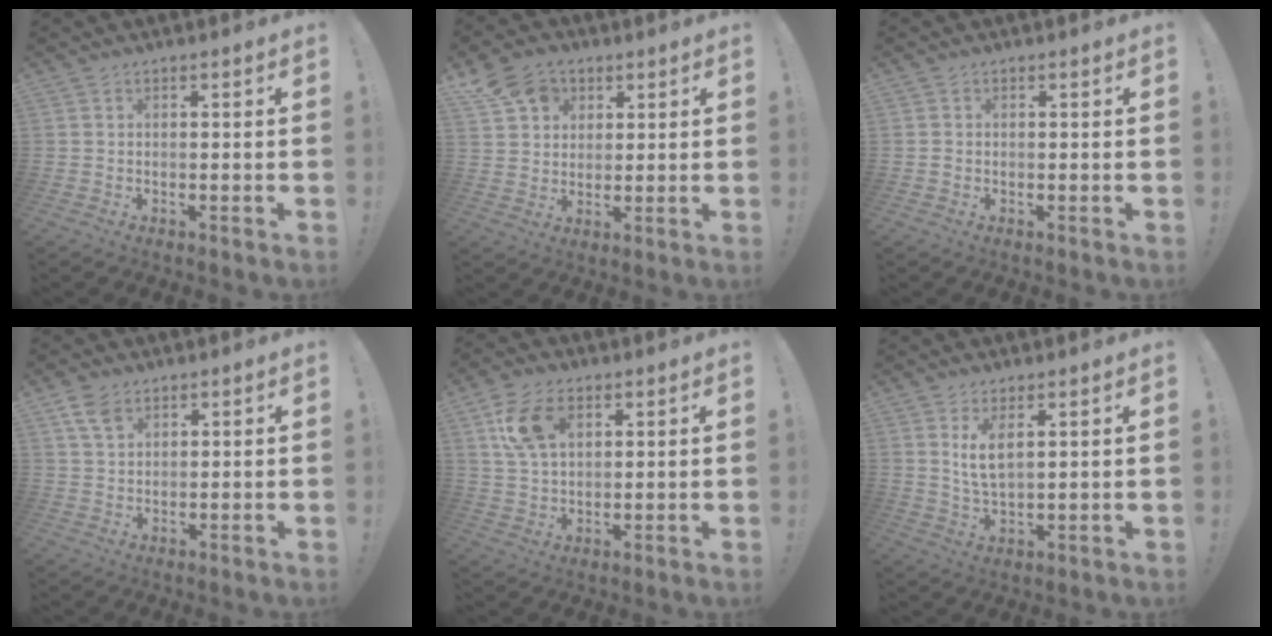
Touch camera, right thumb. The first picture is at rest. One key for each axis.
{"total": 11.2, "fx": 5.2, "fy": 8.8, "fz": 4.5, "tx": -0.069, "ty": -0.019, "tz": 0.108}
{"total": 0.6, "fx": 0.0, "fy": 0.6, "fz": 0.0, "tx": 0.000, "ty": 0.003, "tz": 0.000}
{"total": 5.4, "fx": 3.2, "fy": 3.0, "fz": 3.1, "tx": -0.058, "ty": -0.010, "tz": 0.062}
{"total": 11.5, "fx": 4.6, "fy": 7.4, "fz": 7.5, "tx": -0.148, "ty": -0.002, "tz": 0.090}
{"total": 5.9, "fx": 2.5, "fy": 2.3, "fz": 4.8, "tx": -0.090, "ty": -0.012, "tz": 0.041}